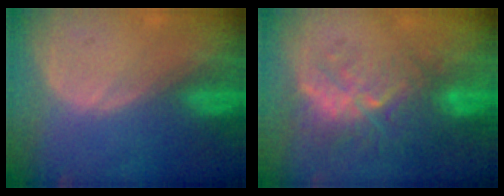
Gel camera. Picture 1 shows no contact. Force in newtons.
{"total": 9.4, "press": 8.7, "slide": 3.5}